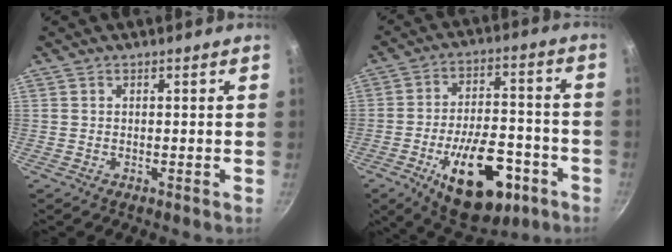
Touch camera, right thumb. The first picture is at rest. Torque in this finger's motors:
{"motor_torque": [0.85, 0.73, 1.70, -1.09, 0.27]}